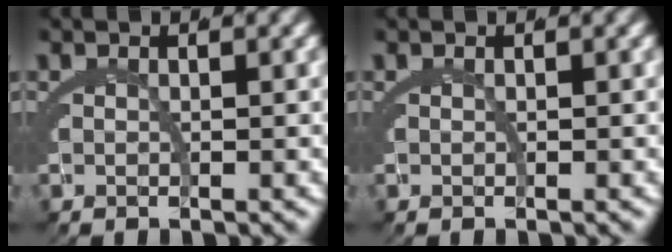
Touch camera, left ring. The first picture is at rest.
{"total": 0.0}